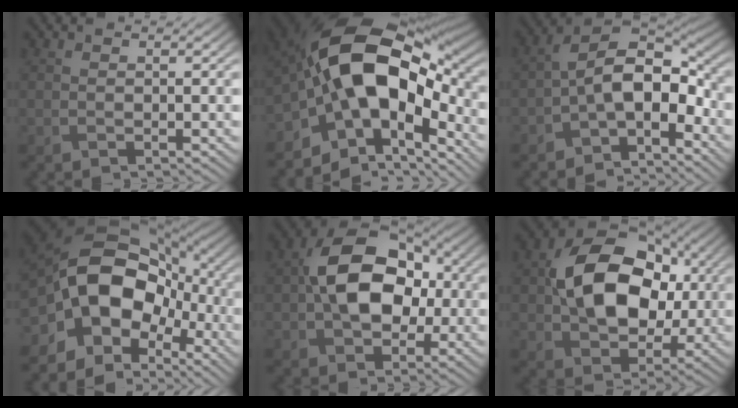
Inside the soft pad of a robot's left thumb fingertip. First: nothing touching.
{"total": 17.7, "force": [-2.6, 10.5, 14.0], "torque": [-0.237, 0.008, -0.054]}
{"total": 9.3, "force": [-3.1, 5.0, 7.2], "torque": [-0.124, 0.004, -0.072]}
{"total": 16.0, "force": [-3.5, 11.3, 10.8], "torque": [-0.192, -0.002, -0.070]}
{"total": 13.1, "force": [0.3, 8.8, 9.7], "torque": [-0.171, 0.016, -0.005]}
{"total": 14.5, "force": [1.5, 10.1, 10.3], "torque": [-0.177, 0.016, 0.024]}